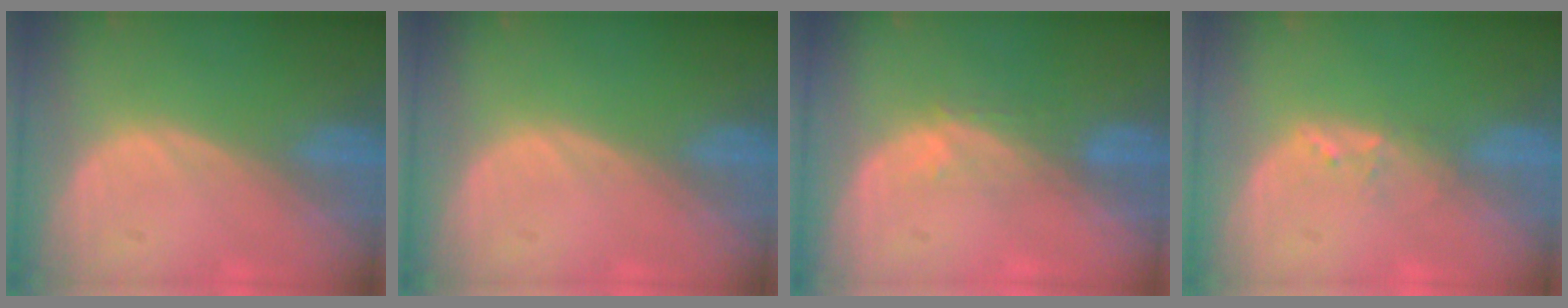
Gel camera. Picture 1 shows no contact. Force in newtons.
{"total": 0.0}
{"total": 2.9, "press": 2.4, "slide": 1.7}
{"total": 1.6, "press": 1.5, "slide": 0.3}